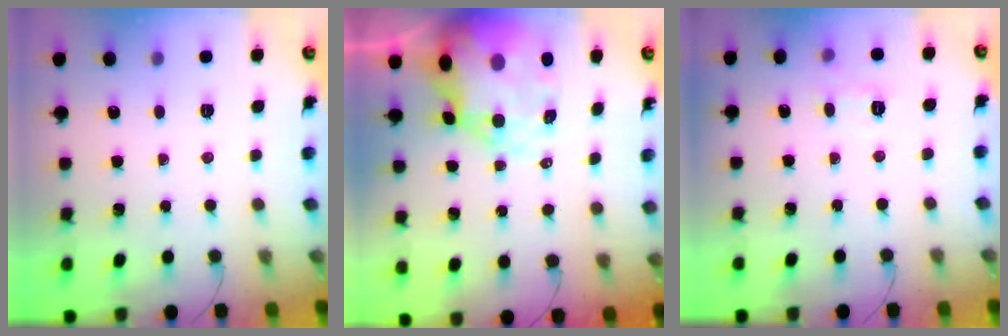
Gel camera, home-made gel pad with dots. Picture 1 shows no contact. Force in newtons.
{"total": 15.5, "press": 14.9, "slide": 4.0}
{"total": 6.0, "press": 5.9, "slide": 1.3}